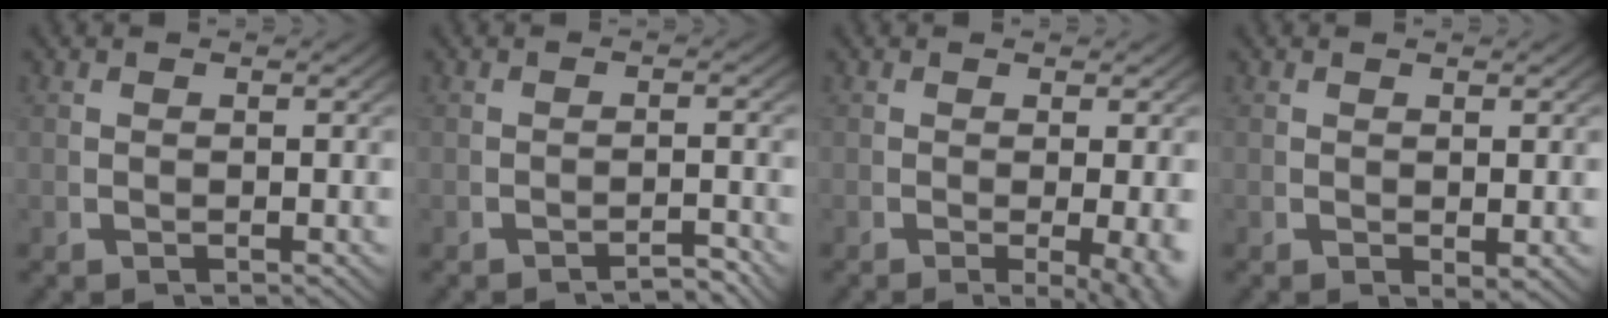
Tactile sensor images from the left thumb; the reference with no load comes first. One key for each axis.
{"total": 2.1, "fx": -2.0, "fy": 0.1, "fz": 0.7, "tx": -0.013, "ty": -0.003, "tz": -0.031}
{"total": 4.9, "fx": -1.6, "fy": 1.8, "fz": 4.3, "tx": -0.068, "ty": -0.022, "tz": -0.015}
{"total": 1.1, "fx": 0.5, "fy": 0.4, "fz": 0.8, "tx": -0.014, "ty": -0.005, "tz": 0.013}